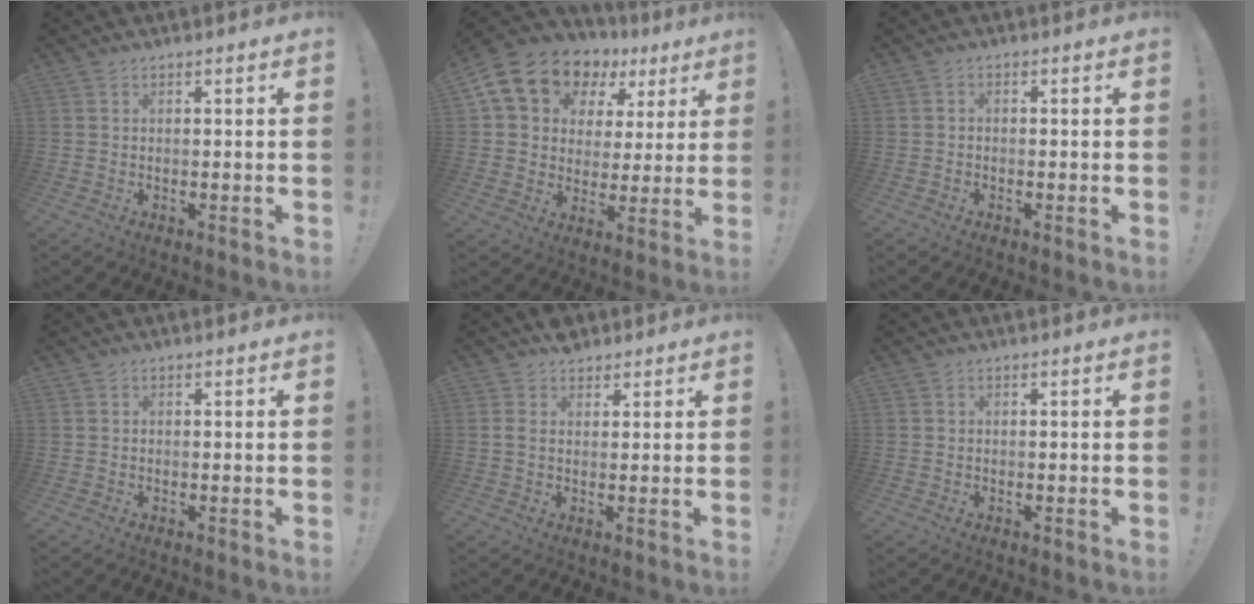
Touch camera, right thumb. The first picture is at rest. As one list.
[{"total": 14.3, "force": [7.9, 10.1, 6.4], "torque": [-0.107, -0.042, 0.153]}, {"total": 1.1, "force": [-1.0, 0.3, 0.4], "torque": [-0.012, 0.006, -0.017]}, {"total": 0.0}, {"total": 4.0, "force": [2.4, 2.5, 2.0], "torque": [-0.033, -0.006, 0.044]}, {"total": 0.0}]